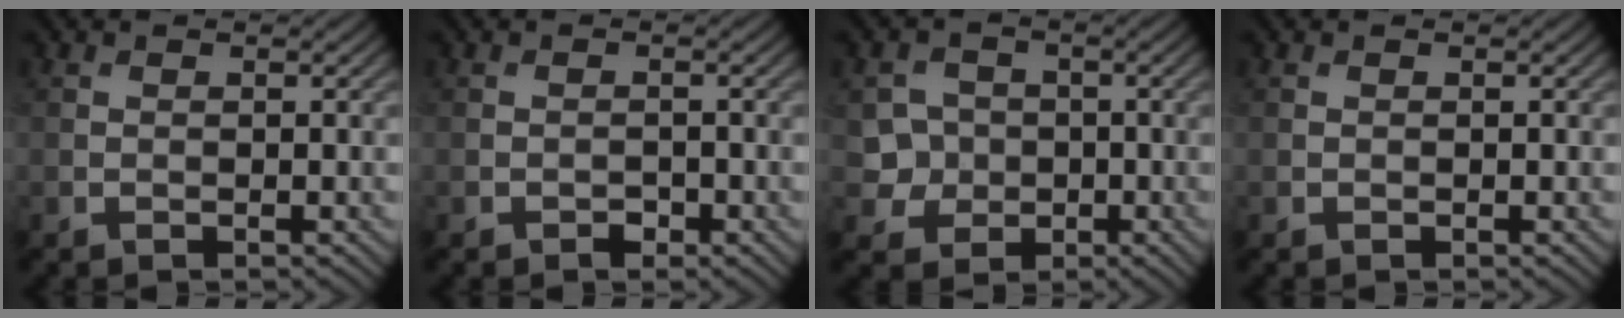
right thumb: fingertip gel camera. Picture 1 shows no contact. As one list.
[{"total": 1.0, "force": [-0.6, 0.6, 0.5], "torque": [-0.005, 0.000, -0.012]}, {"total": 4.7, "force": [-0.7, 4.5, 1.2], "torque": [-0.019, -0.007, -0.034]}, {"total": 0.0}]